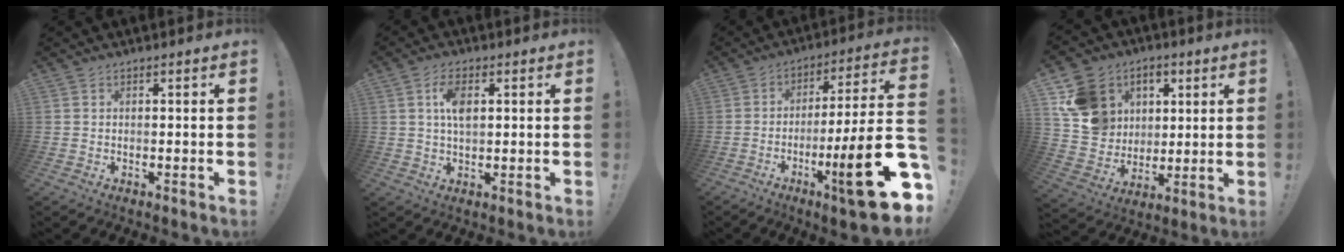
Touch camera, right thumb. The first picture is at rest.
{"total": 6.4, "force": [1.7, 3.2, 5.3], "torque": [-0.087, -0.005, 0.024]}
{"total": 23.1, "force": [-8.3, 3.4, 21.3], "torque": [-0.324, 0.035, -0.129]}
{"total": 14.7, "force": [5.0, 13.1, 4.3], "torque": [-0.060, -0.017, 0.123]}